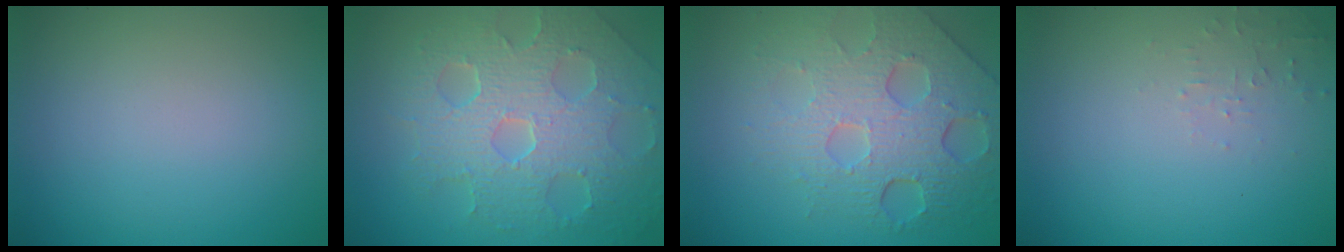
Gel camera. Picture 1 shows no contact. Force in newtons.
{"total": 8.4, "press": 5.7, "slide": 6.1}
{"total": 7.9, "press": 5.3, "slide": 5.9}
{"total": 1.2, "press": 1.2, "slide": 0.3}